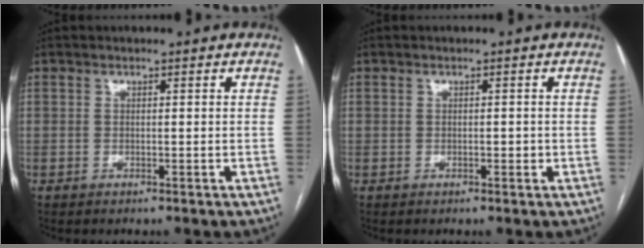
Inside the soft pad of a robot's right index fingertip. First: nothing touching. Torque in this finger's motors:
{"motor_torque": [0.33, -0.03, 0.02, 0.01]}